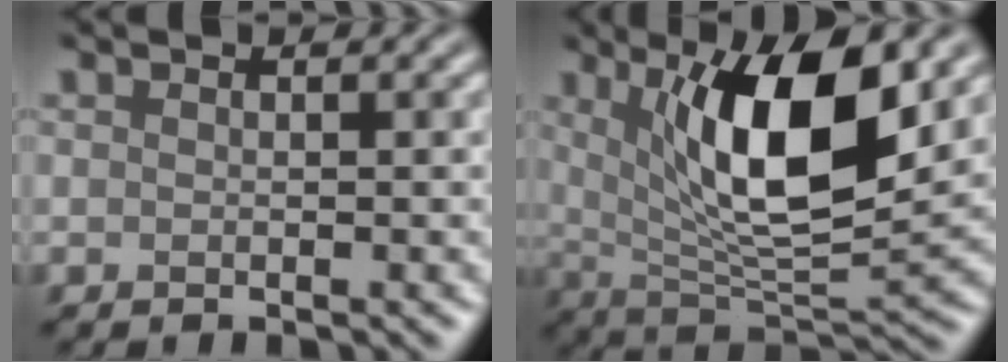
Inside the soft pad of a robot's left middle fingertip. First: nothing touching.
{"total": 10.0, "force": [3.2, 3.1, 8.9], "torque": [-0.144, -0.016, 0.060]}